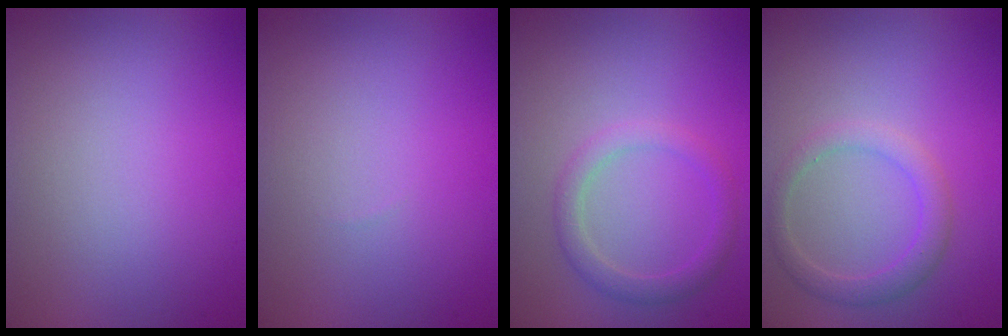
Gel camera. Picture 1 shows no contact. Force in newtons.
{"total": 0.0}
{"total": 2.2, "press": 2.1, "slide": 0.2}
{"total": 2.2, "press": 2.2, "slide": 0.1}